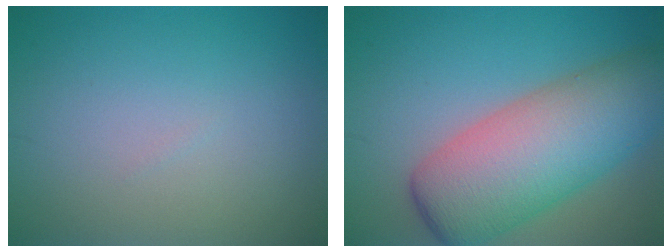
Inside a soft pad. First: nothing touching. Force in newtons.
{"total": 10.3, "press": 10.3, "slide": 0.4}